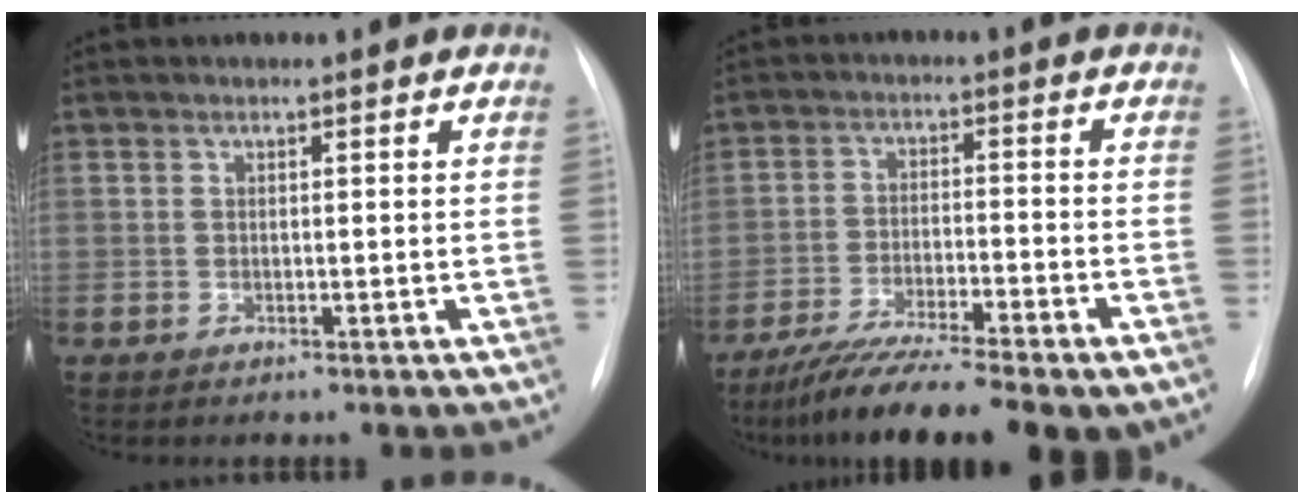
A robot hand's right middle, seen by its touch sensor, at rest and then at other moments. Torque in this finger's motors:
{"motor_torque": [1.09, -1.05, 0.33, 0.13]}